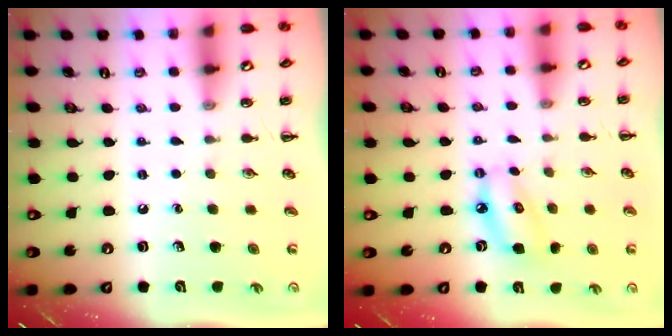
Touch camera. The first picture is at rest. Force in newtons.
{"total": 8.2, "press": 7.9, "slide": 2.1}